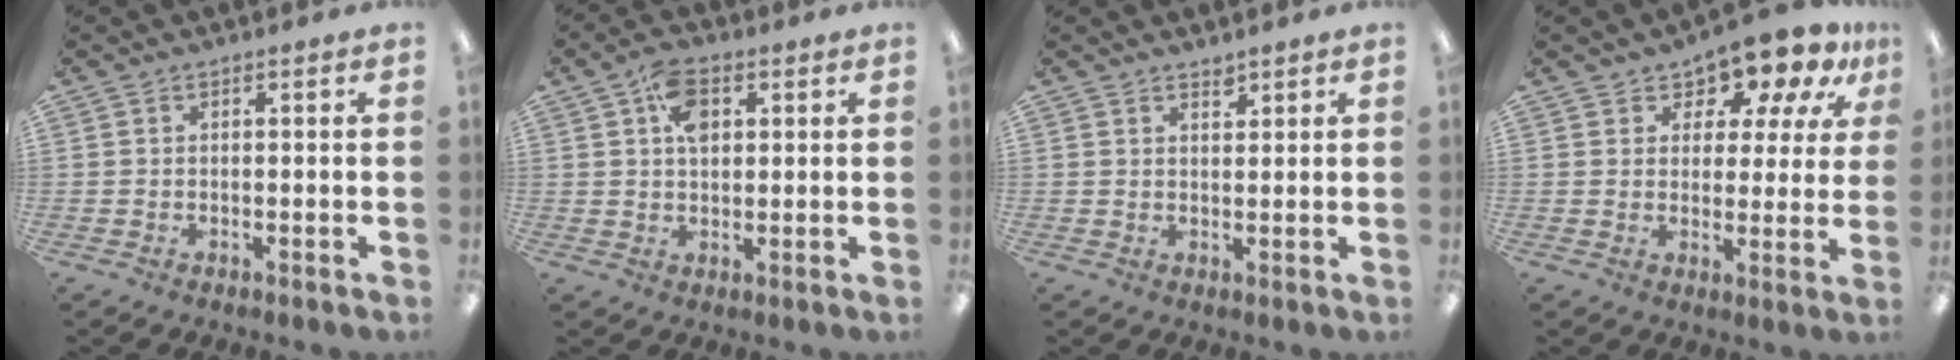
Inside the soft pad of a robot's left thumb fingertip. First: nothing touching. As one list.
[{"total": 7.6, "force": [2.6, 4.8, 5.2], "torque": [-0.083, 0.003, 0.045]}, {"total": 1.9, "force": [1.8, 0.5, 0.3], "torque": [0.000, -0.010, 0.032]}, {"total": 9.9, "force": [8.4, 4.2, 3.1], "torque": [-0.064, -0.065, 0.152]}]